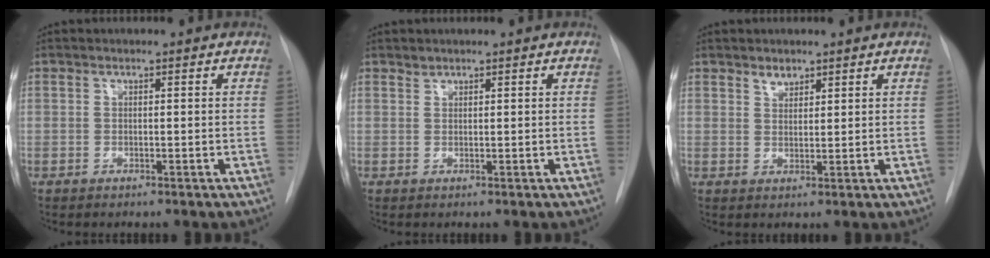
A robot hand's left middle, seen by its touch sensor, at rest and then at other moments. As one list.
[{"total": 0.7, "force": [0.6, 0.2, -0.1], "torque": [0.002, -0.003, 0.010]}, {"total": 1.8, "force": [1.5, 0.9, 0.5], "torque": [-0.006, -0.002, 0.026]}]